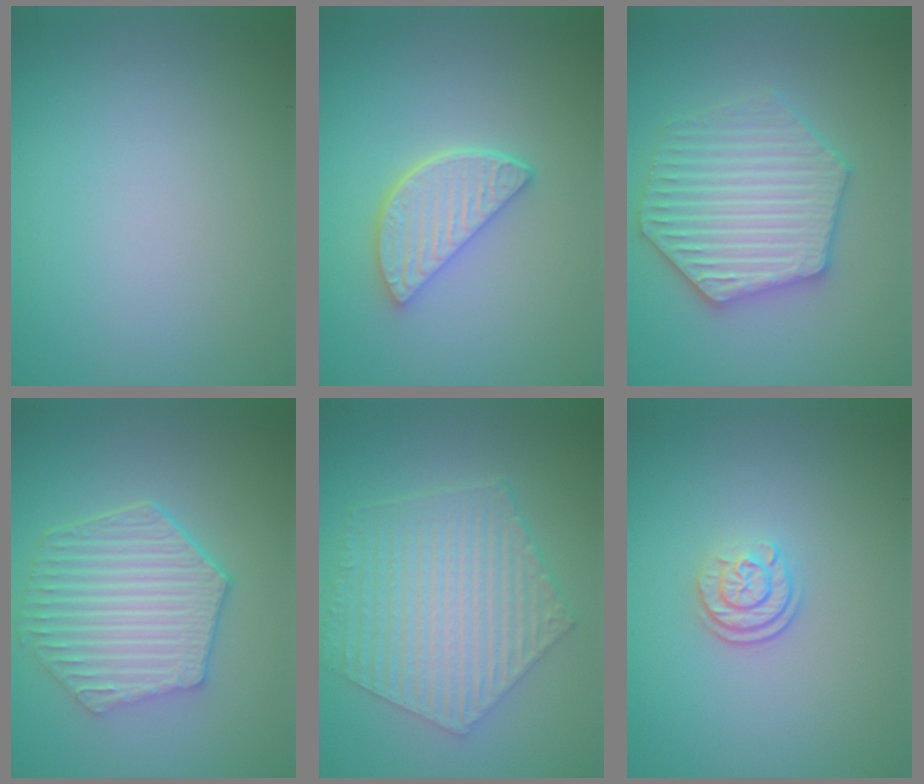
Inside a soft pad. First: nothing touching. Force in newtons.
{"total": 4.0, "press": 3.2, "slide": 2.4}
{"total": 6.2, "press": 6.1, "slide": 1.1}
{"total": 6.0, "press": 4.7, "slide": 3.8}
{"total": 6.5, "press": 4.9, "slide": 4.3}
{"total": 2.2, "press": 1.7, "slide": 1.4}